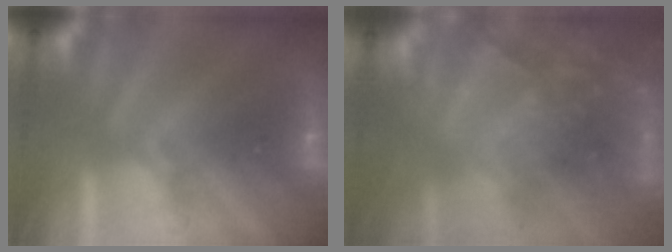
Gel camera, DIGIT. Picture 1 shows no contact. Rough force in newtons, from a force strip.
{"total": 9.6}